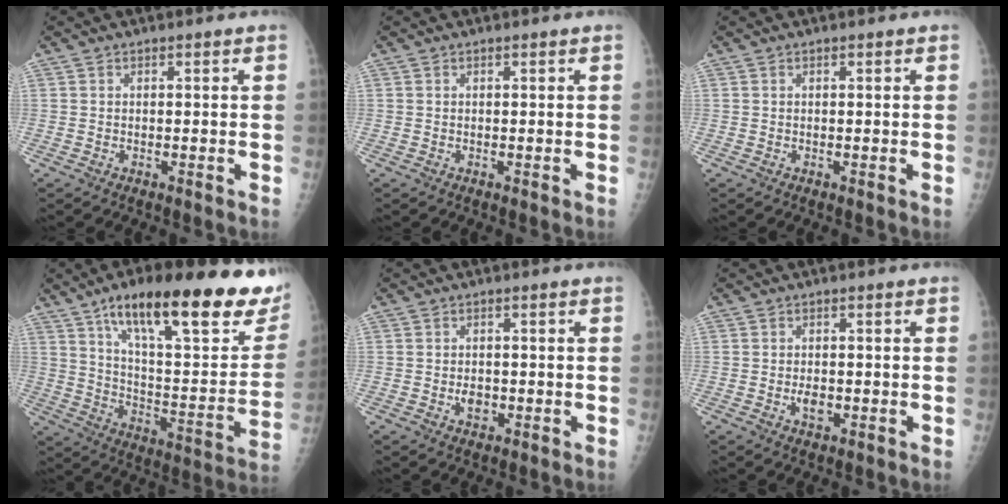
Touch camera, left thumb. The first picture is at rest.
{"total": 0.0}
{"total": 0.0}
{"total": 30.4, "force": [18.5, 8.6, 22.6], "torque": [-0.296, -0.047, 0.281]}
{"total": 2.5, "force": [-0.7, 1.9, 1.5], "torque": [-0.013, 0.003, -0.007]}
{"total": 2.6, "force": [-0.7, 1.6, 1.9], "torque": [-0.027, 0.002, -0.010]}